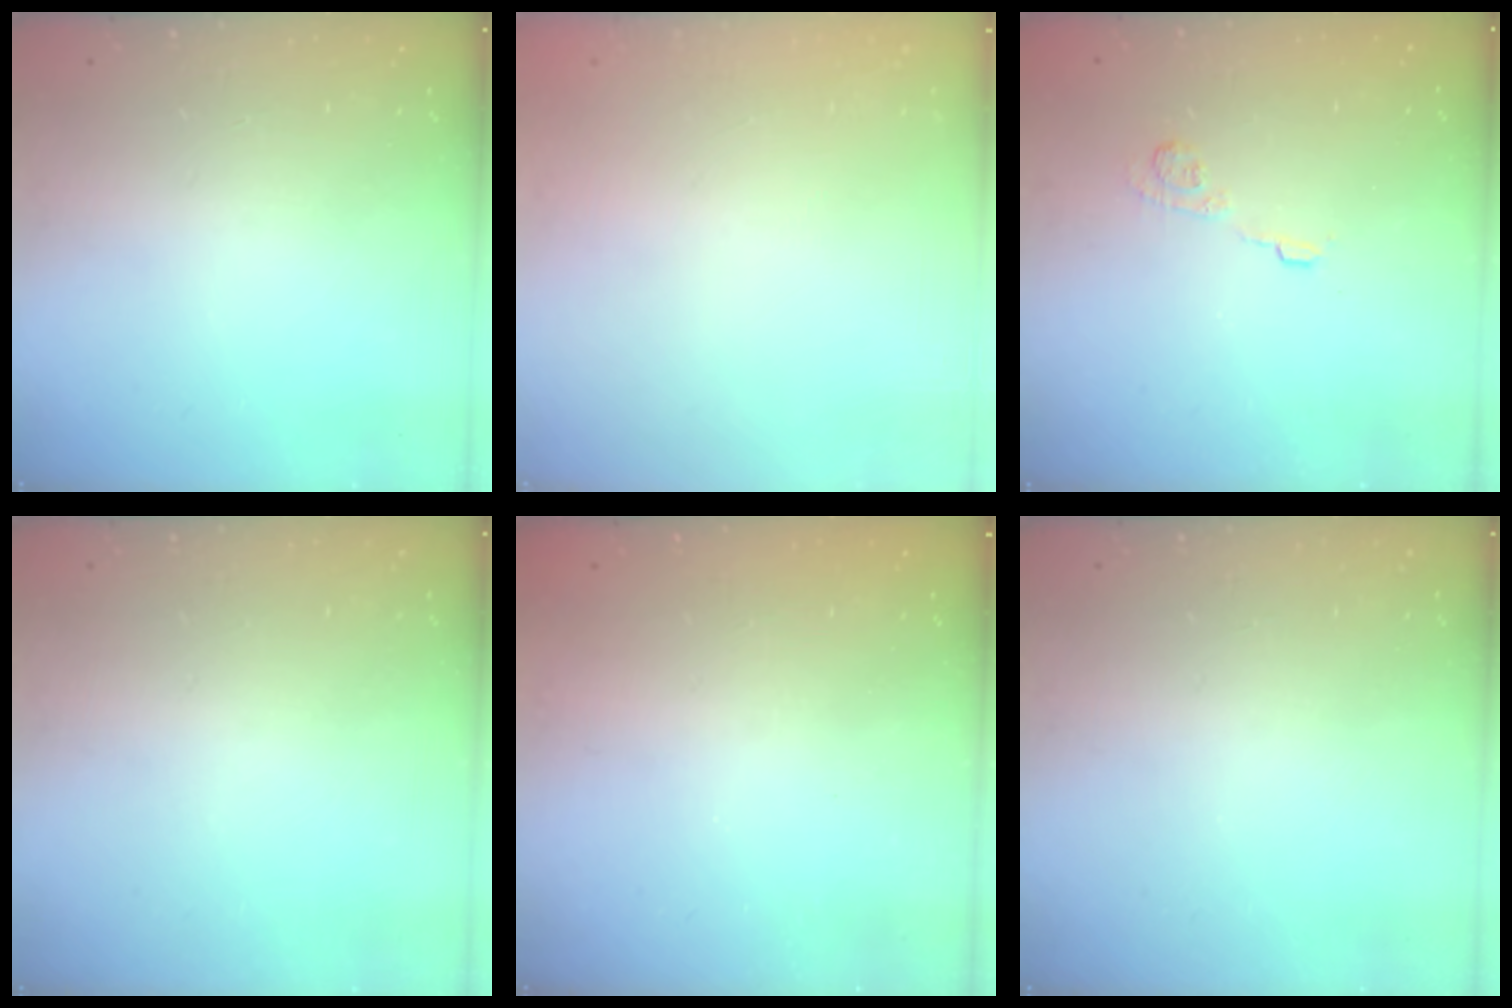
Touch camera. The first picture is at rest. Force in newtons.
{"total": 2.7, "press": 2.6, "slide": 0.8}
{"total": 5.2, "press": 5.1, "slide": 0.9}
{"total": 0.0}
{"total": 2.5, "press": 2.4, "slide": 0.7}
{"total": 0.0}